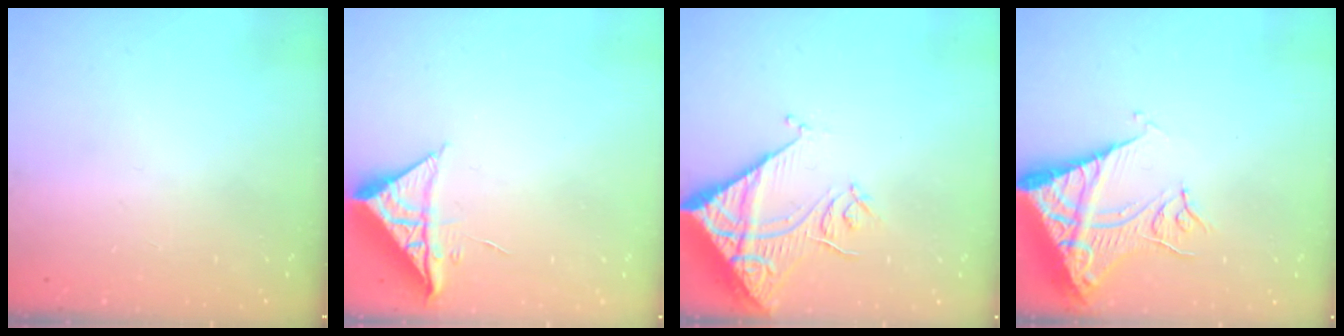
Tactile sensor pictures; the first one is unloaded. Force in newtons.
{"total": 8.6, "press": 8.6, "slide": 0.2}
{"total": 13.2, "press": 13.1, "slide": 1.7}
{"total": 14.5, "press": 14.4, "slide": 1.8}